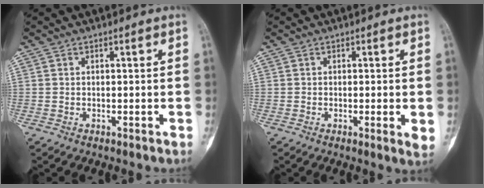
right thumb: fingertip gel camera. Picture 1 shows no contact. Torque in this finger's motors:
{"motor_torque": [-0.75, -0.22, -0.35, 0.06, 0.03]}